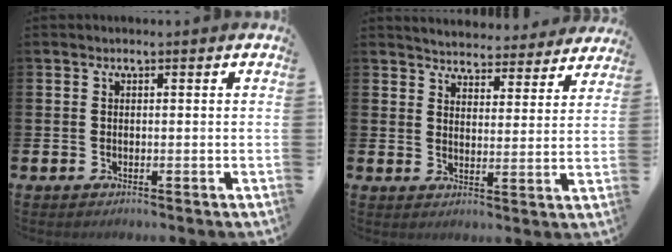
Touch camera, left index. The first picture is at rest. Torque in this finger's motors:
{"motor_torque": [1.05, -1.09, 0.35, 0.04]}